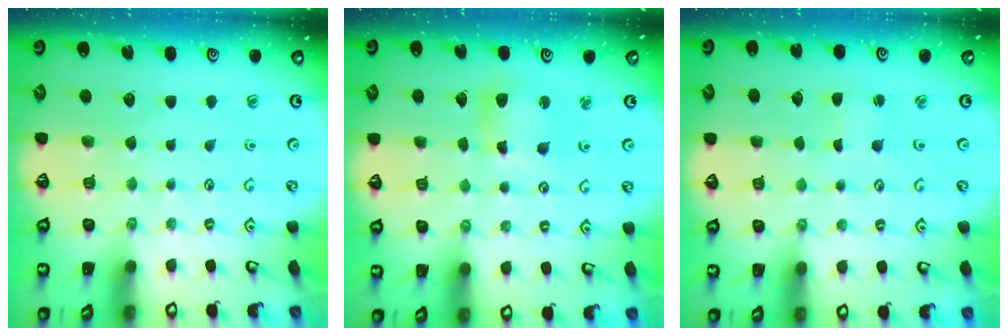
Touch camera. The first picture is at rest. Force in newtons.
{"total": 8.5, "press": 8.3, "slide": 1.4}
{"total": 1.4, "press": 1.3, "slide": 0.3}